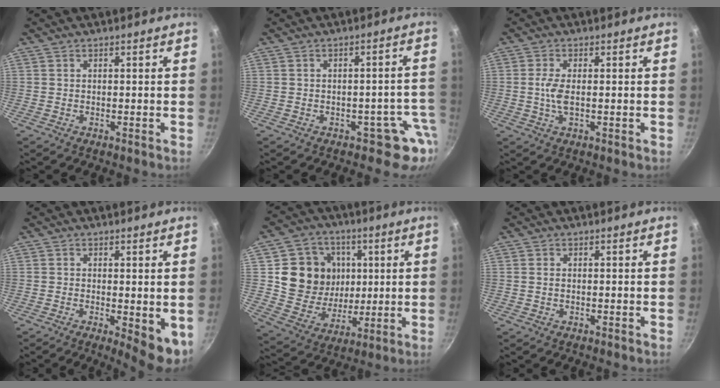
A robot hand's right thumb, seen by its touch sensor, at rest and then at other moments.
{"total": 6.2, "force": [-3.1, 4.3, 3.1], "torque": [0.033, 0.040, -0.028]}
{"total": 3.8, "force": [-0.1, 1.4, 3.6], "torque": [-0.083, 0.000, -0.004]}
{"total": 6.8, "force": [-1.0, 2.4, 6.2], "torque": [-0.071, -0.007, -0.008]}
{"total": 15.1, "force": [3.2, 13.4, 6.2], "torque": [-0.076, -0.010, 0.065]}
{"total": 0.6, "force": [0.0, 0.4, 0.4], "torque": [-0.008, 0.002, 0.000]}